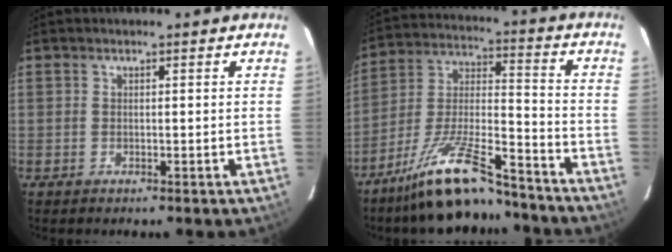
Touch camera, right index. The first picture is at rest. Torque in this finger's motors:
{"motor_torque": [1.05, -1.09, 0.36, 0.07]}